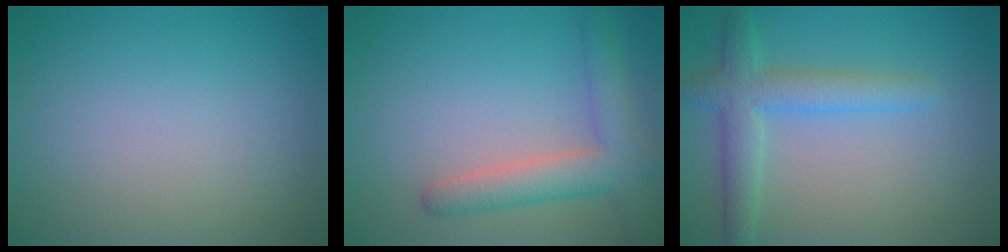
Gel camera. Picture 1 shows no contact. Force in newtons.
{"total": 4.3, "press": 4.3, "slide": 0.2}
{"total": 2.9, "press": 2.9, "slide": 0.1}